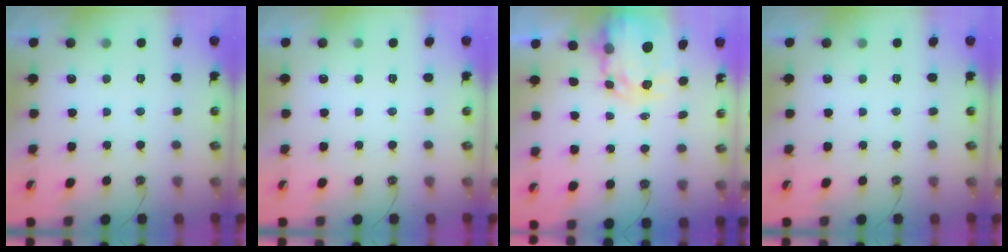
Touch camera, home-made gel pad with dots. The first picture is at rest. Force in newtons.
{"total": 0.0}
{"total": 5.1, "press": 5.1, "slide": 0.2}
{"total": 0.0}